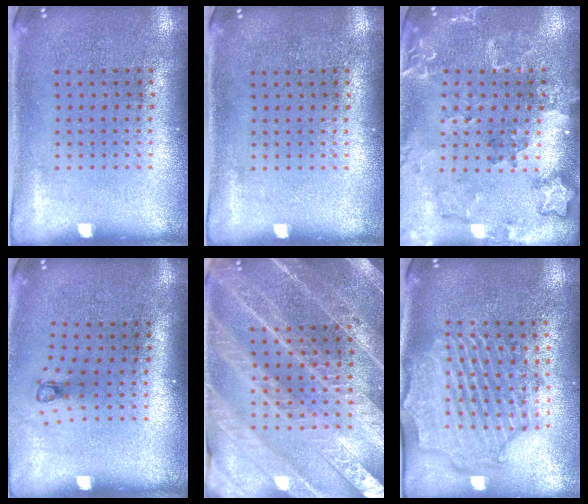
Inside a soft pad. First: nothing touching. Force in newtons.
{"total": 0.0}
{"total": 1.8, "press": 1.7, "slide": 0.4}
{"total": 0.8, "press": 0.4, "slide": 0.7}
{"total": 4.1, "press": 3.7, "slide": 1.6}
{"total": 2.3, "press": 2.2, "slide": 0.8}